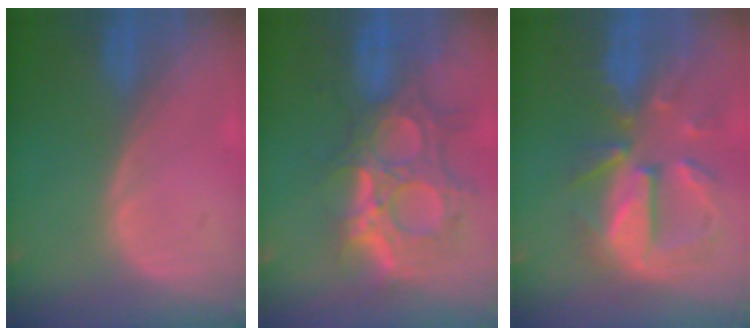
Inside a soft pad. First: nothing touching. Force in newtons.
{"total": 12.8, "press": 11.0, "slide": 6.5}
{"total": 11.1, "press": 9.8, "slide": 5.4}